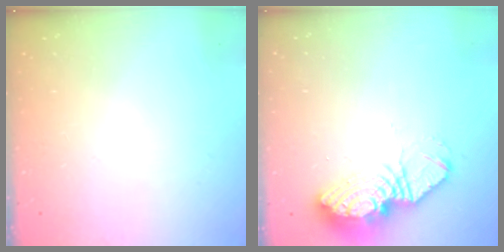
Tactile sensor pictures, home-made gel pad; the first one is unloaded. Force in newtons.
{"total": 13.0, "press": 12.9, "slide": 1.7}